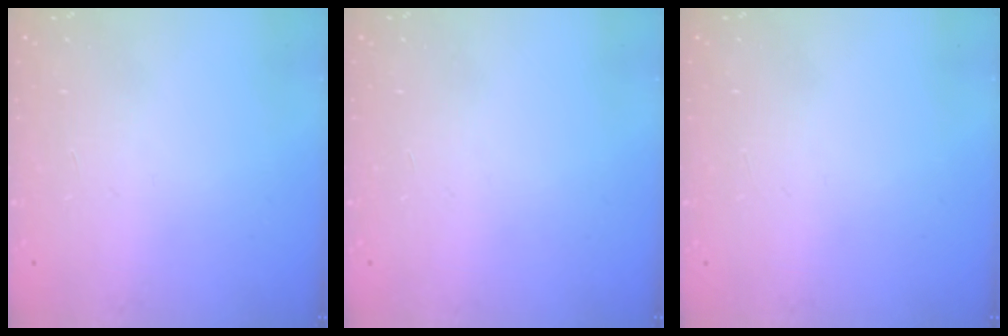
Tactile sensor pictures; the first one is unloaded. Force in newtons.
{"total": 0.0}
{"total": 0.0}